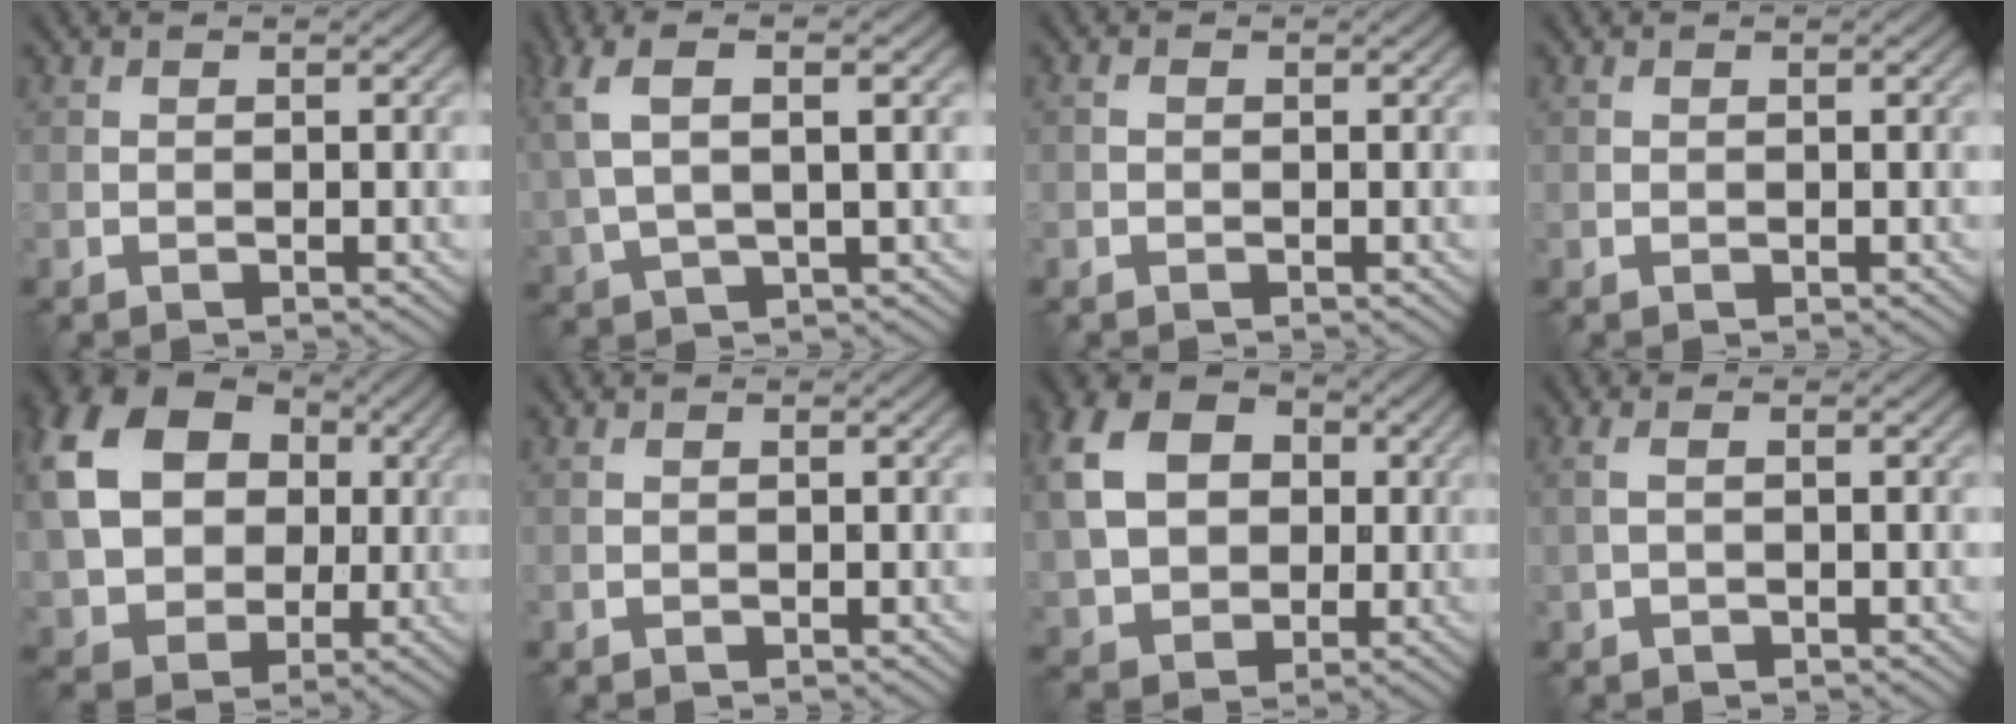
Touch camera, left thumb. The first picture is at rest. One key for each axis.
{"total": 8.1, "fx": 2.7, "fy": 3.0, "fz": 7.0, "tx": -0.172, "ty": 0.007, "tz": 0.052}
{"total": 0.5, "fx": -0.1, "fy": 0.4, "fz": 0.4, "tx": -0.008, "ty": 0.002, "tz": -0.003}
{"total": 0.0}
{"total": 15.1, "fx": 2.4, "fy": 11.8, "fz": 9.1, "tx": -0.232, "ty": 0.008, "tz": 0.047}
{"total": 0.0}
{"total": 11.8, "fx": 1.7, "fy": 9.1, "fz": 7.4, "tx": -0.185, "ty": 0.008, "tz": 0.030}
{"total": 1.4, "fx": 0.1, "fy": 0.4, "fz": 1.4, "tx": -0.034, "ty": 0.005, "tz": -0.001}